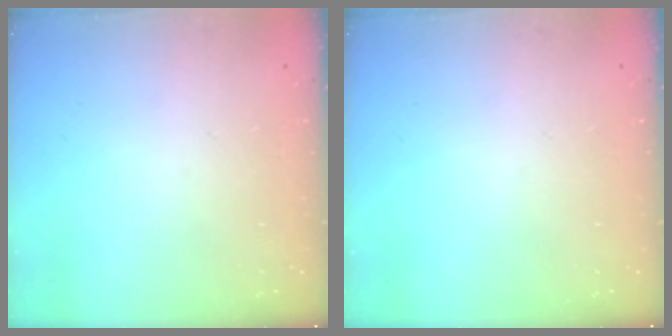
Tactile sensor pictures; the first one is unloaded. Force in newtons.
{"total": 0.0}